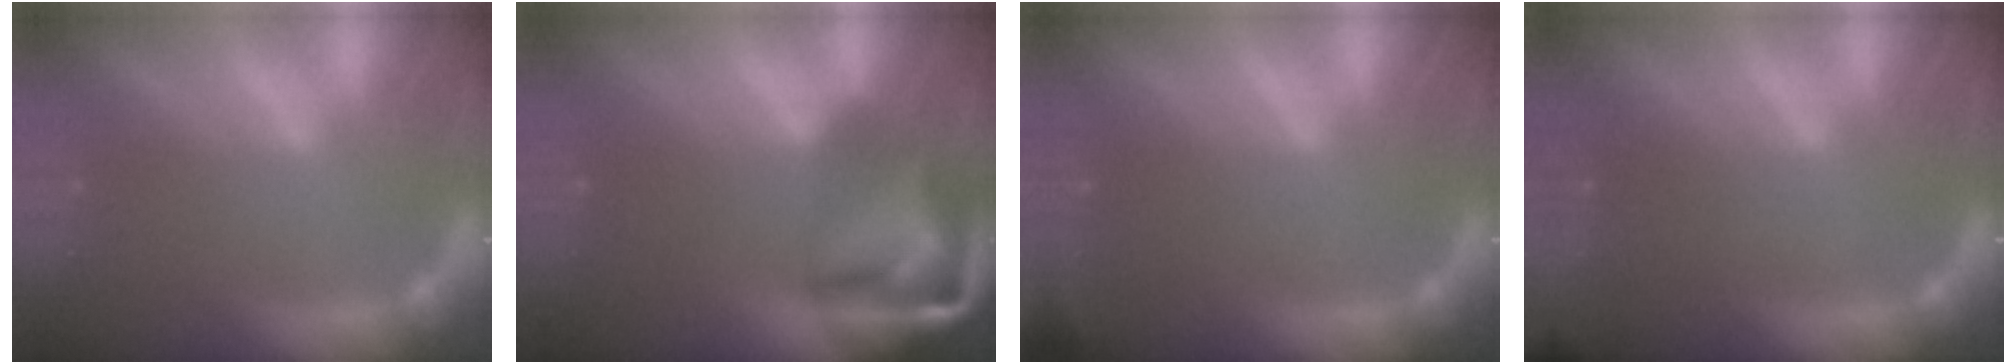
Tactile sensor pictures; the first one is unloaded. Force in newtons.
{"total": 9.5}
{"total": 1.9}
{"total": 8.5}